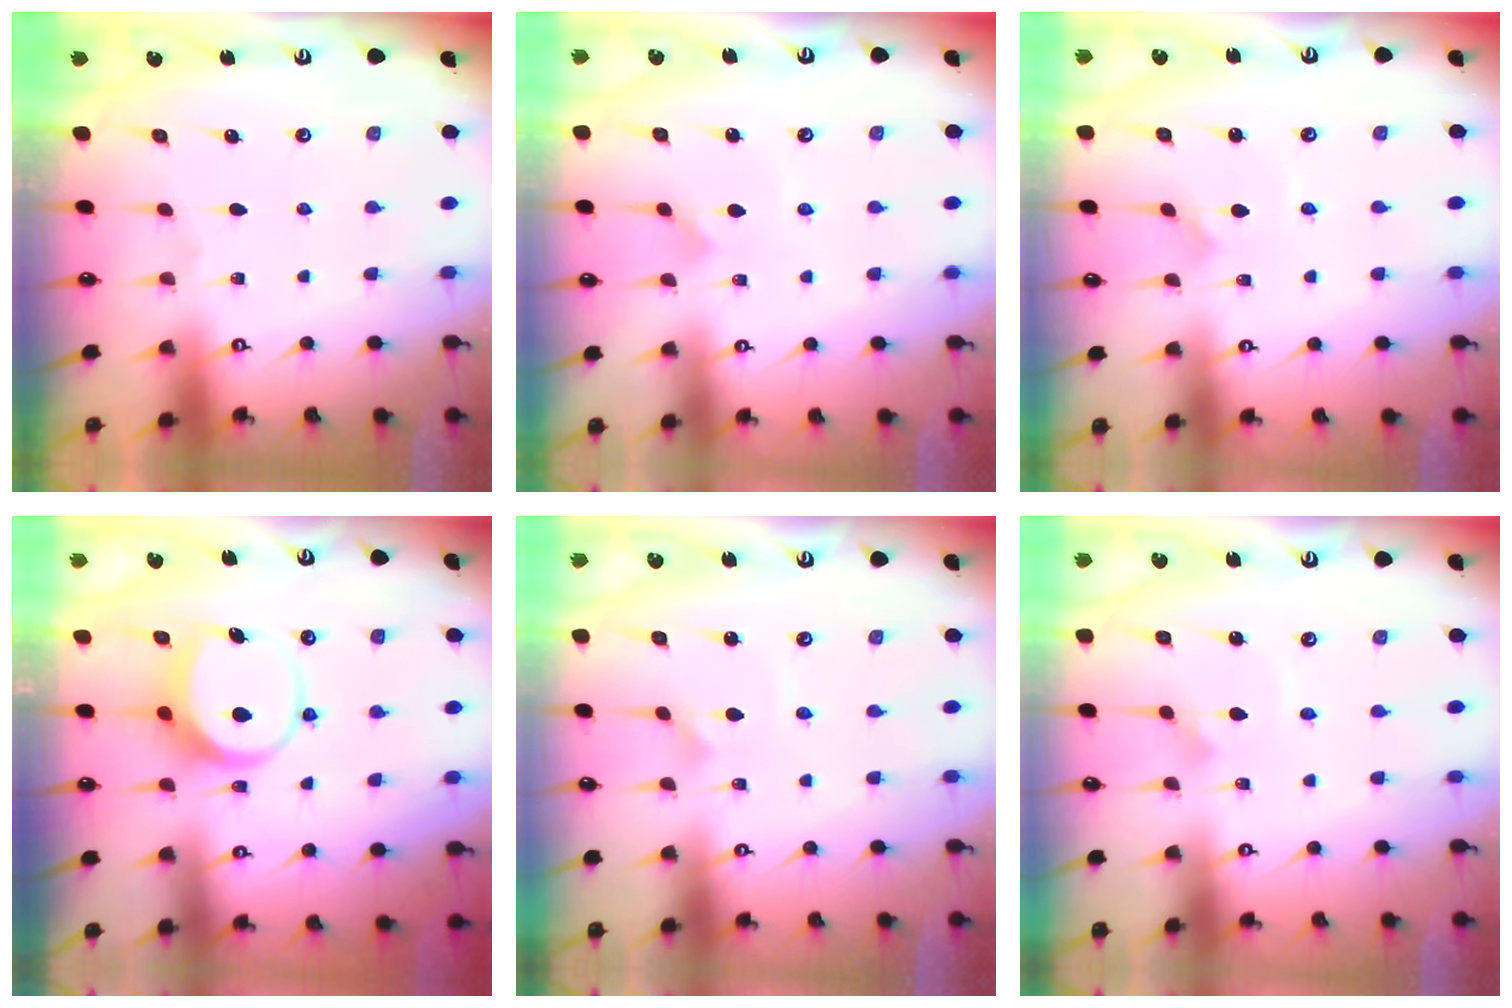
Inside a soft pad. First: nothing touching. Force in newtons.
{"total": 2.7, "press": 2.7, "slide": 0.3}
{"total": 1.2, "press": 1.2, "slide": 0.0}
{"total": 8.0, "press": 8.0, "slide": 0.7}
{"total": 1.6, "press": 1.6, "slide": 0.2}
{"total": 2.7, "press": 2.7, "slide": 0.1}